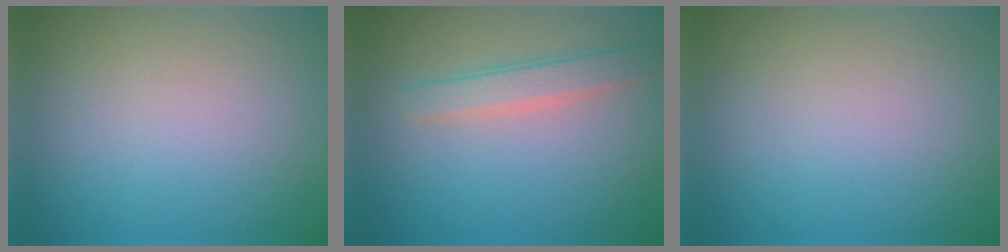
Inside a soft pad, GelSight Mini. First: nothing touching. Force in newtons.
{"total": 2.6, "press": 2.6, "slide": 0.1}
{"total": 0.0}